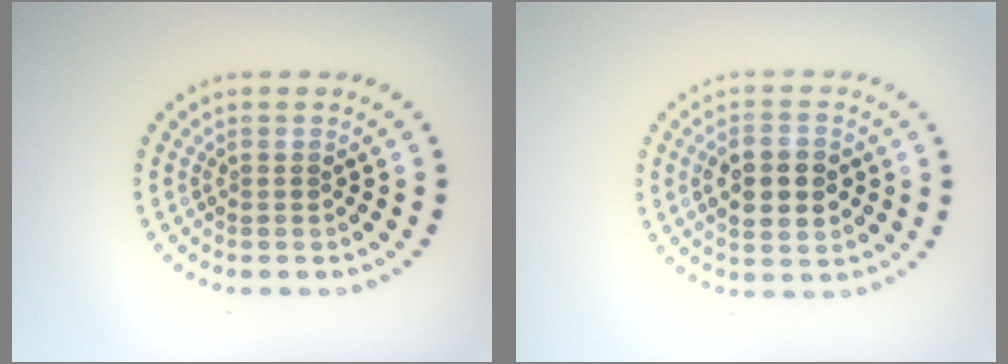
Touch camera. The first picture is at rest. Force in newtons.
{"total": 4.7, "press": 4.7, "slide": 0.2}